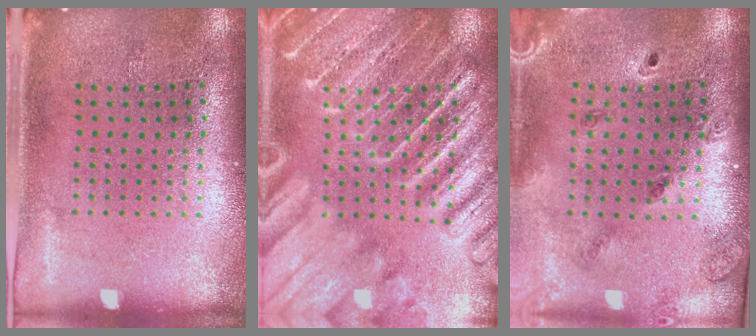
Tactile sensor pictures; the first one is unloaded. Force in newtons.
{"total": 6.2, "press": 6.2, "slide": 0.7}
{"total": 1.4, "press": 1.3, "slide": 0.3}